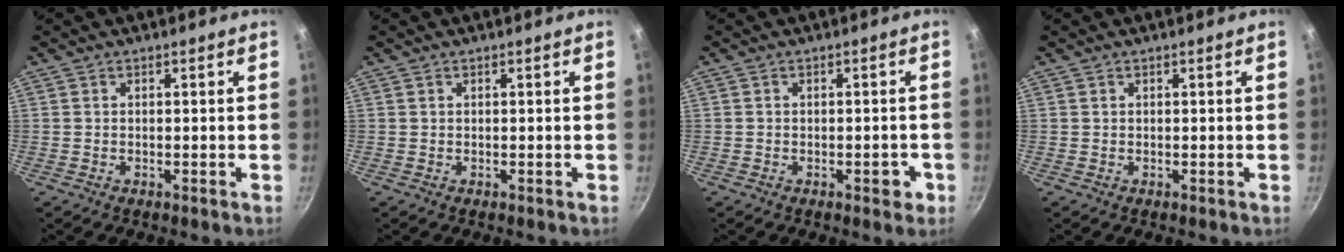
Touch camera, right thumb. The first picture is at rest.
{"total": 0.0}
{"total": 2.9, "force": [-1.3, 1.5, 2.1], "torque": [-0.011, 0.015, -0.013]}
{"total": 0.0}